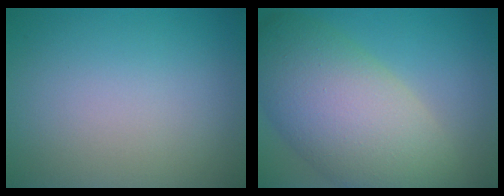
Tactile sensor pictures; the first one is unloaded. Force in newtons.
{"total": 10.9, "press": 10.9, "slide": 0.8}